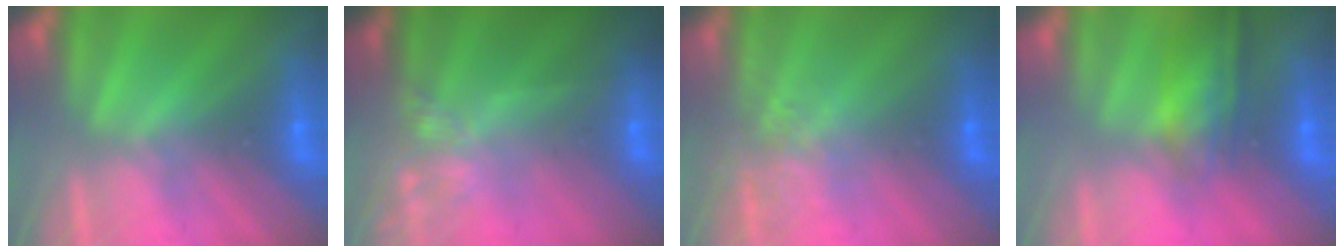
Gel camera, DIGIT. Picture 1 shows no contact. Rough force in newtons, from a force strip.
{"total": 9.3}
{"total": 2.7}
{"total": 9.2}